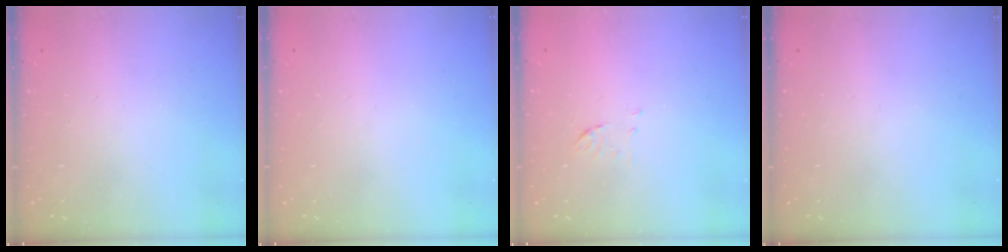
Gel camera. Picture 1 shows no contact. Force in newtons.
{"total": 0.0}
{"total": 5.4, "press": 5.3, "slide": 1.0}
{"total": 0.0}